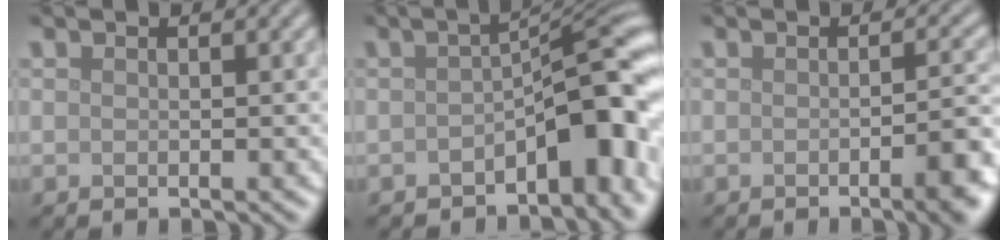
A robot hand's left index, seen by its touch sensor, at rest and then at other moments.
{"total": 7.4, "force": [-2.8, 2.9, 6.1], "torque": [-0.065, 0.016, -0.053]}
{"total": 4.4, "force": [-1.8, 1.2, 3.9], "torque": [-0.042, -0.002, -0.025]}